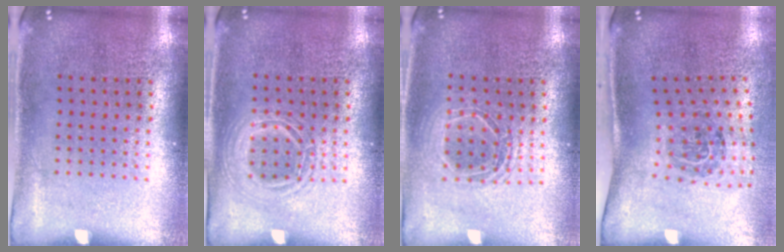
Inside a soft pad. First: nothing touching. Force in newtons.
{"total": 1.2, "press": 1.2, "slide": 0.1}
{"total": 1.6, "press": 1.3, "slide": 0.8}
{"total": 1.8, "press": 1.3, "slide": 1.3}